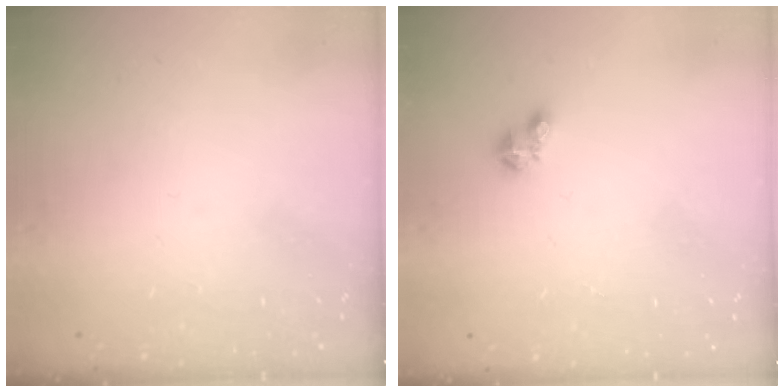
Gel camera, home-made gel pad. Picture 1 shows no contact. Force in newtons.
{"total": 4.2, "press": 4.2, "slide": 0.6}